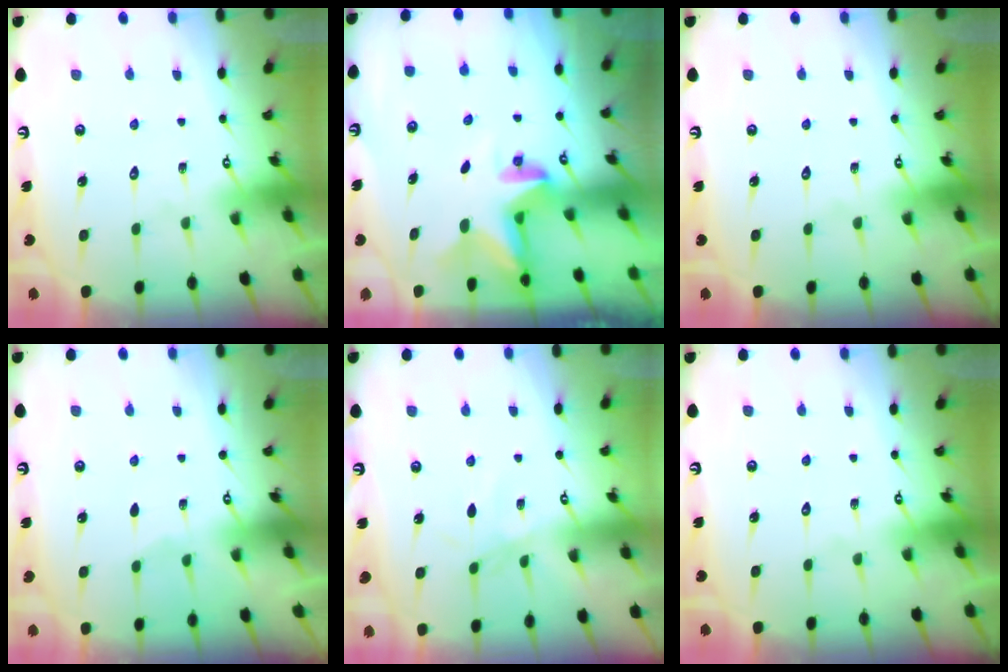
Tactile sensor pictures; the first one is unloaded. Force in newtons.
{"total": 2.8, "press": 2.8, "slide": 0.2}
{"total": 0.0}
{"total": 1.4, "press": 1.4, "slide": 0.3}
{"total": 1.7, "press": 1.7, "slide": 0.5}
{"total": 0.0}